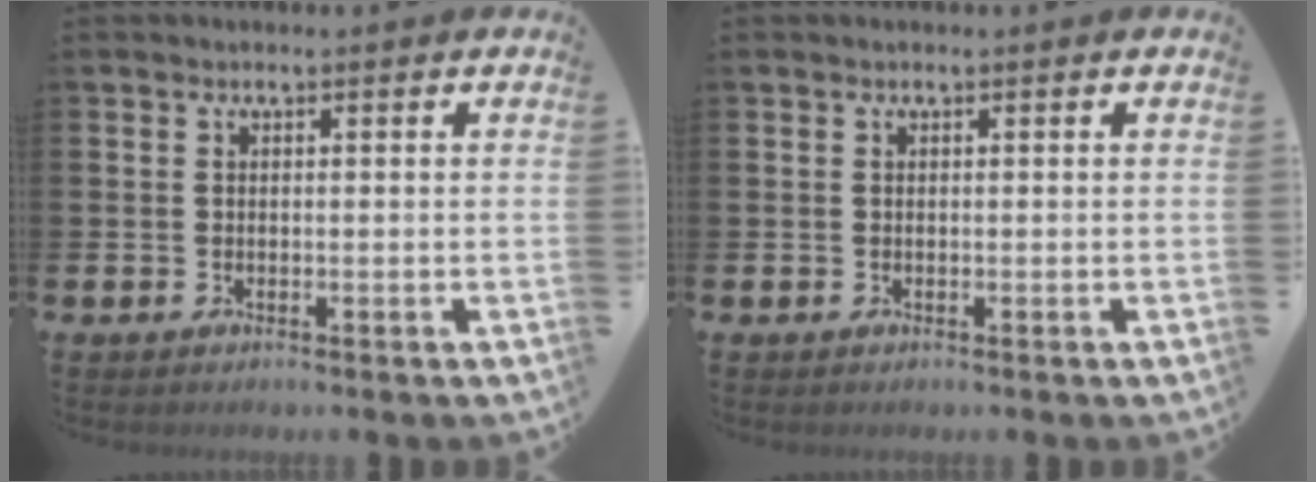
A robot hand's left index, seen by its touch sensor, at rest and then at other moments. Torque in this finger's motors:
{"motor_torque": [0.00, 0.00, 0.03, 0.00]}